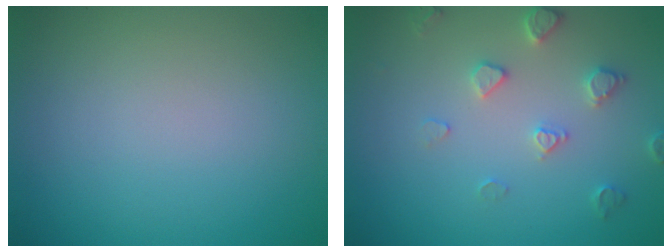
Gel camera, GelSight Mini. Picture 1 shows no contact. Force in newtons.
{"total": 2.5, "press": 2.4, "slide": 0.5}